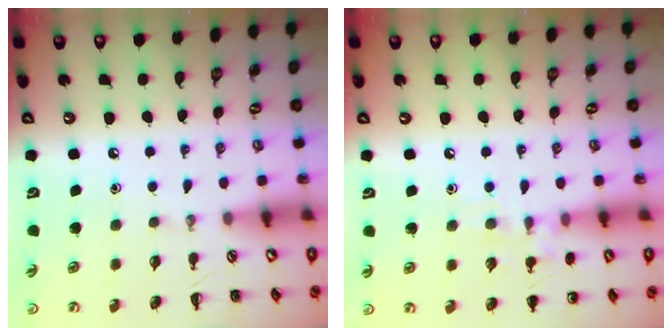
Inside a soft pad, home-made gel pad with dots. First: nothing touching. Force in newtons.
{"total": 8.7, "press": 8.5, "slide": 1.9}